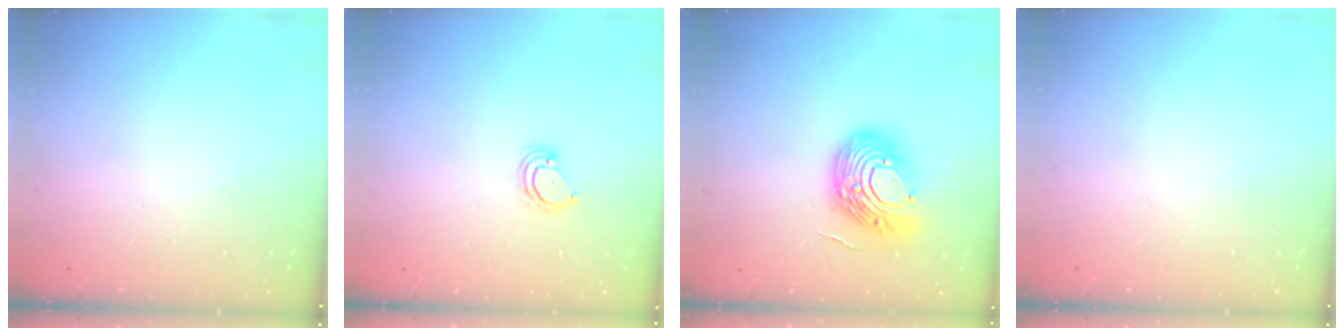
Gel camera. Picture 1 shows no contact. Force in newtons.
{"total": 2.8, "press": 2.8, "slide": 0.3}
{"total": 14.5, "press": 14.4, "slide": 1.9}
{"total": 0.0}